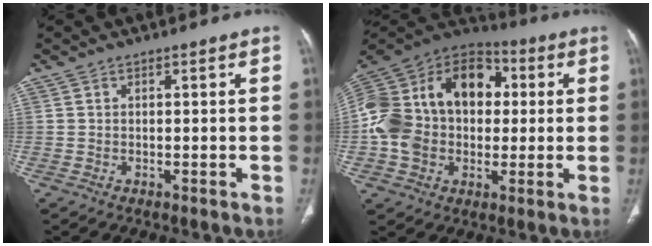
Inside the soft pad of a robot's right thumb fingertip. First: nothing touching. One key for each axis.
{"total": 26.0, "fx": 1.9, "fy": 18.9, "fz": 17.7, "tx": -0.343, "ty": 0.046, "tz": 0.033}